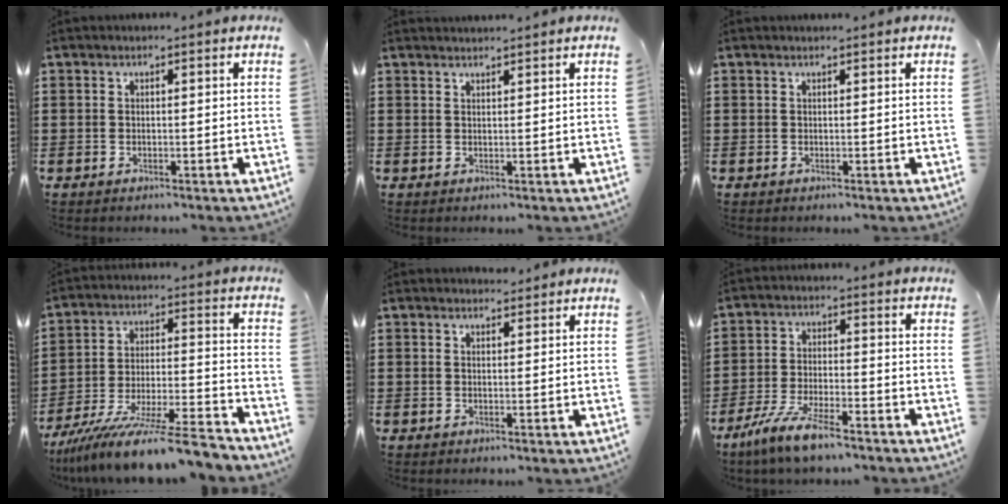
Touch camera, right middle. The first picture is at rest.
{"total": 1.2, "force": [1.2, 0.0, 0.1], "torque": [-0.004, -0.001, 0.024]}
{"total": 0.0}
{"total": 12.6, "force": [-10.9, 0.1, 6.3], "torque": [-0.100, 0.017, -0.201]}
{"total": 1.5, "force": [1.5, 0.4, 0.1], "torque": [0.002, 0.000, 0.026]}
{"total": 7.3, "force": [-5.8, 0.9, 4.3], "torque": [-0.102, -0.011, -0.113]}